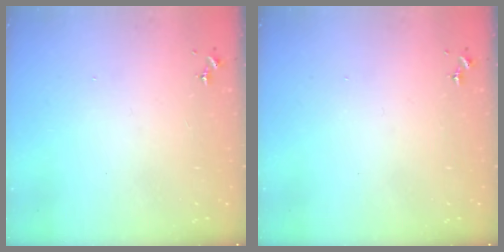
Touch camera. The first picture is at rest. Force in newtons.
{"total": 0.0}